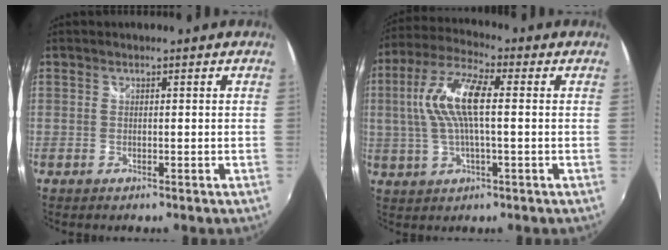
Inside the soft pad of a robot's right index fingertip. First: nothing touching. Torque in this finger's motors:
{"motor_torque": [0.48, 0.05, 0.50, 0.21]}